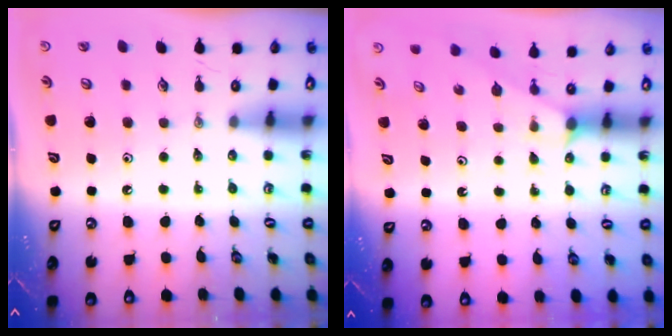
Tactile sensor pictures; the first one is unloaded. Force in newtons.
{"total": 2.0, "press": 2.0, "slide": 0.2}